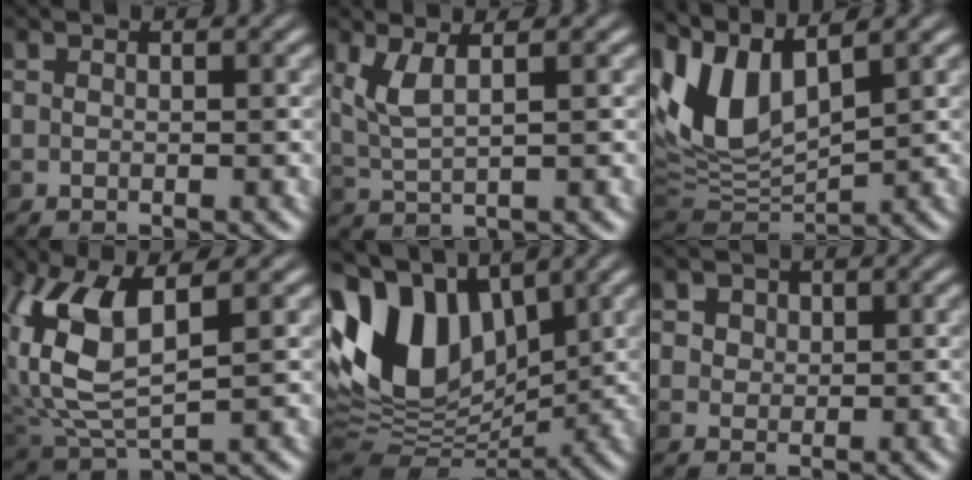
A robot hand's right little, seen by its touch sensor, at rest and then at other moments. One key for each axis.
{"total": 3.5, "fx": 0.7, "fy": 1.2, "fz": 3.2, "tx": -0.077, "ty": 0.000, "tz": 0.017}
{"total": 8.6, "fx": 3.2, "fy": 4.4, "fz": 6.6, "tx": -0.153, "ty": 0.014, "tz": 0.058}
{"total": 8.5, "fx": 2.0, "fy": 3.7, "fz": 7.4, "tx": -0.163, "ty": 0.002, "tz": 0.037}
{"total": 12.6, "fx": 3.5, "fy": 7.8, "fz": 9.2, "tx": -0.199, "ty": 0.034, "tz": 0.054}
{"total": 1.6, "fx": 0.6, "fy": 1.4, "fz": 0.5, "tx": -0.013, "ty": -0.011, "tz": 0.014}